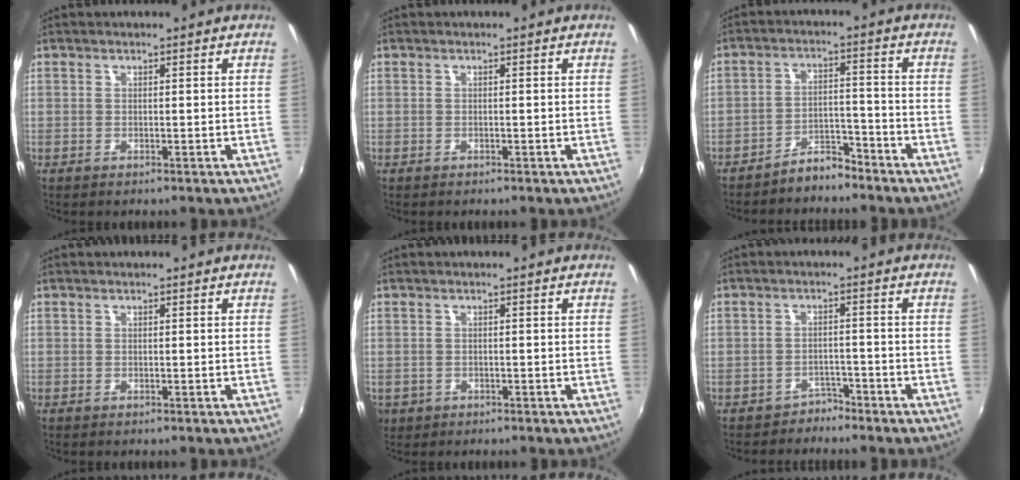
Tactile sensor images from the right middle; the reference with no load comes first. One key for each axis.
{"total": 0.0}
{"total": 5.0, "fx": -4.7, "fy": 1.4, "fz": 1.1, "tx": -0.025, "ty": 0.016, "tz": -0.073}
{"total": 0.0}
{"total": 3.9, "fx": -1.1, "fy": 3.4, "fz": 1.6, "tx": -0.038, "ty": -0.007, "tz": -0.013}
{"total": 2.7, "fx": -2.4, "fy": 1.2, "fz": -0.4, "tx": 0.007, "ty": 0.010, "tz": -0.040}